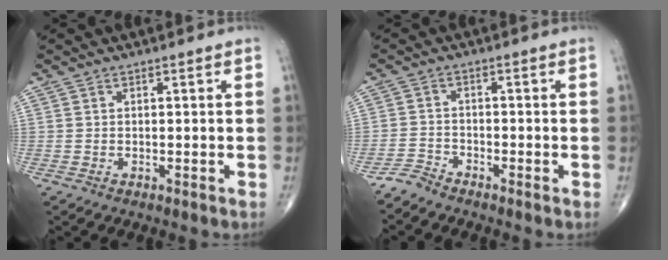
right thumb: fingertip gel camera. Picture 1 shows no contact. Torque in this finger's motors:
{"motor_torque": [1.58, -0.45, 0.05, -0.98, 0.03]}